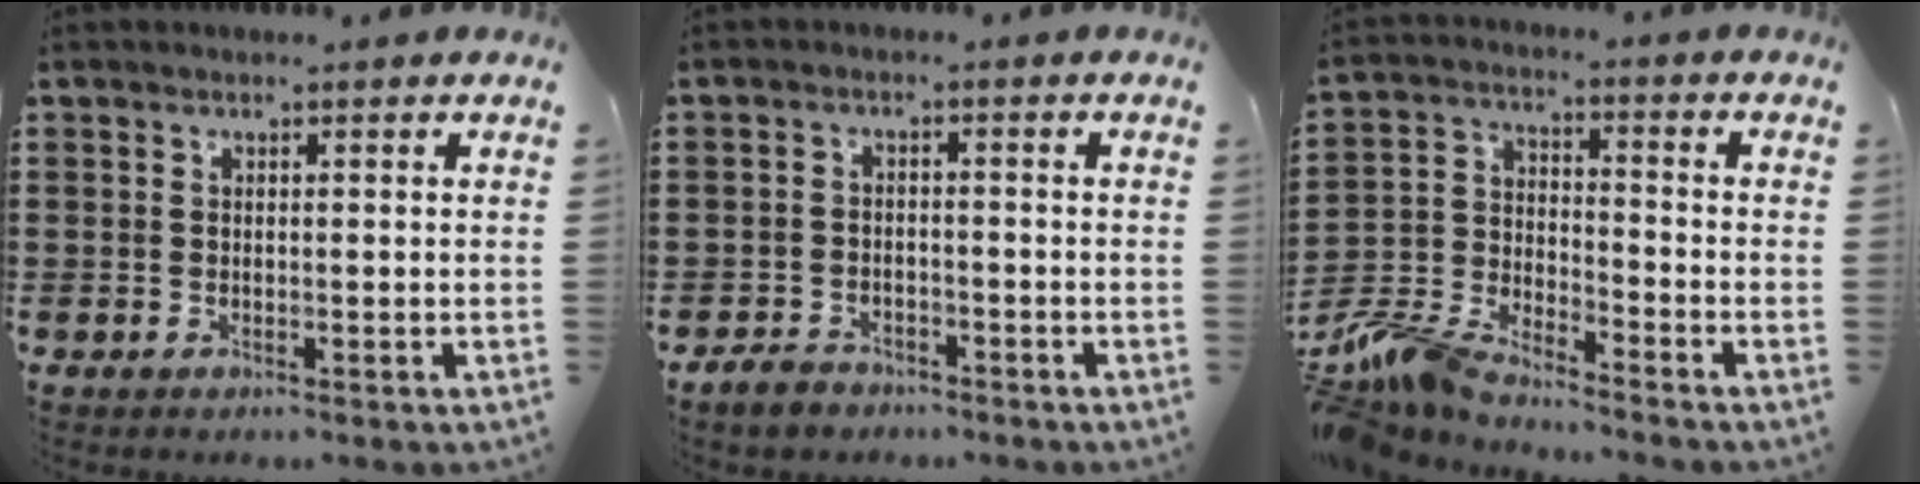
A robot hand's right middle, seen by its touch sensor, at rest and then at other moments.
{"total": 2.7, "force": [-2.4, 1.0, 0.5], "torque": [-0.023, 0.001, -0.052]}
{"total": 7.9, "force": [-7.5, 0.8, 2.2], "torque": [-0.068, 0.000, -0.156]}